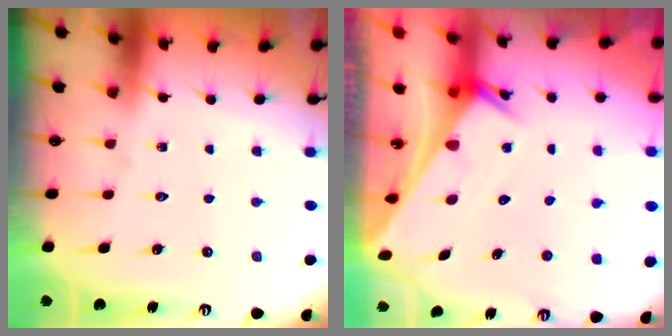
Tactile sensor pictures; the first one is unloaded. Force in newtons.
{"total": 2.5, "press": 2.5, "slide": 0.1}